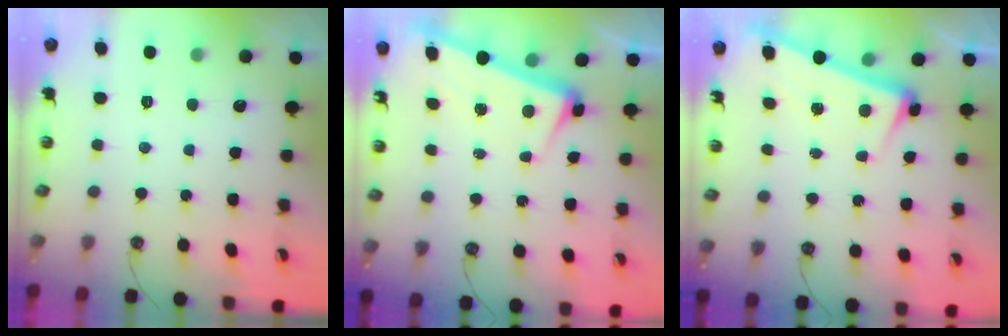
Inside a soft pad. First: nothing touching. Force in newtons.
{"total": 3.1, "press": 2.9, "slide": 1.1}
{"total": 2.3, "press": 2.2, "slide": 0.7}